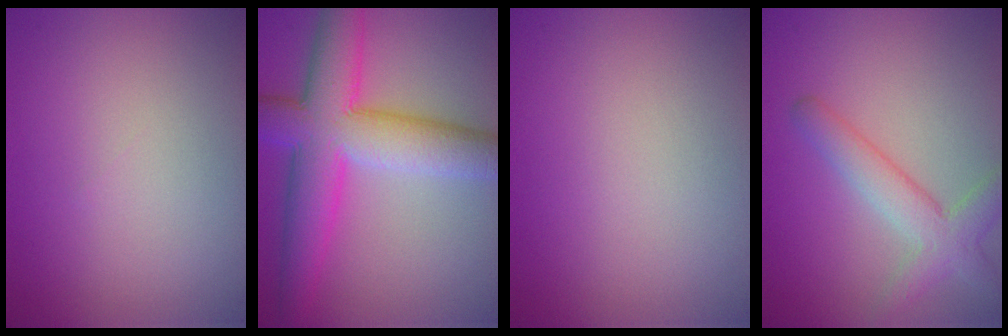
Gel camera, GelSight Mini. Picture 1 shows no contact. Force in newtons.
{"total": 9.6, "press": 9.6, "slide": 0.2}
{"total": 0.0}
{"total": 3.8, "press": 3.8, "slide": 0.2}